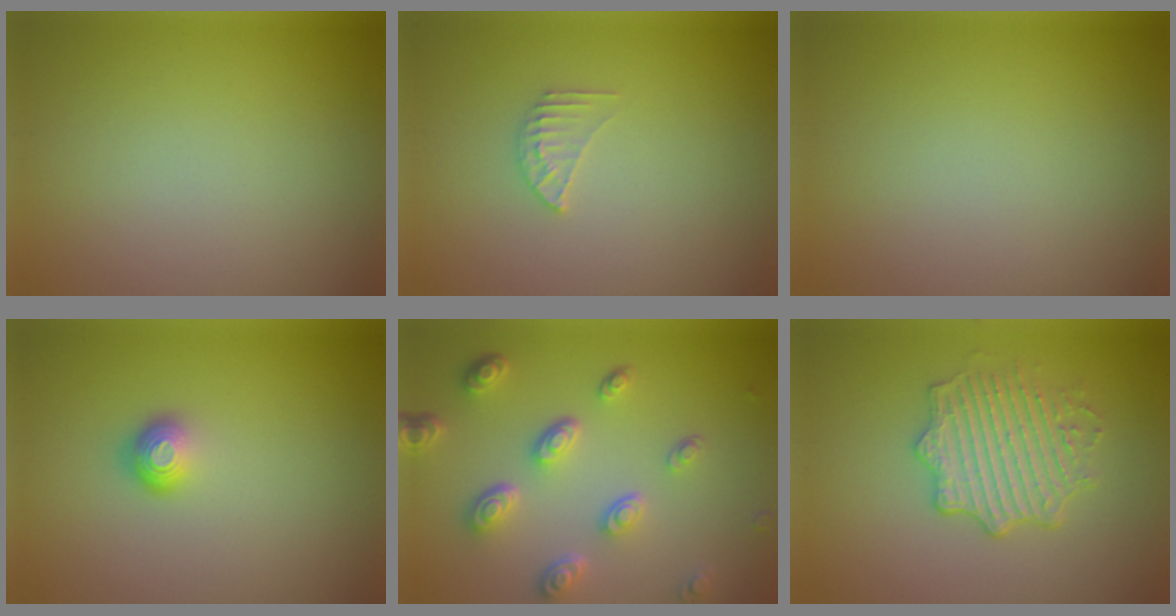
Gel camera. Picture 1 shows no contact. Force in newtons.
{"total": 1.5, "press": 1.5, "slide": 0.2}
{"total": 0.0}
{"total": 1.9, "press": 1.3, "slide": 1.4}
{"total": 4.8, "press": 3.7, "slide": 3.0}
{"total": 4.2, "press": 3.8, "slide": 1.8}